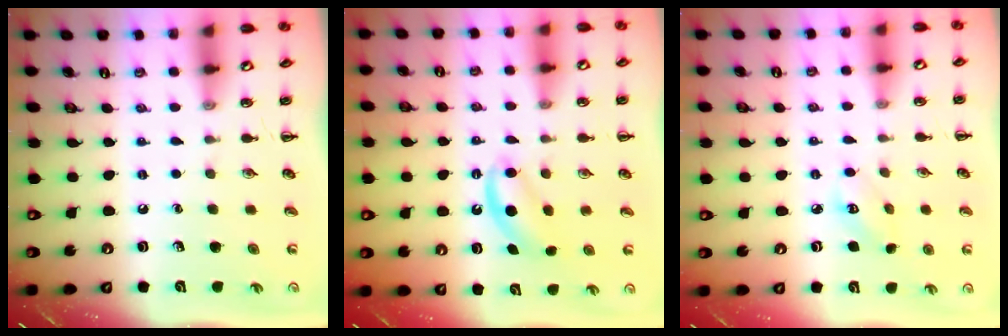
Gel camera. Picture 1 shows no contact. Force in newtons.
{"total": 5.3, "press": 5.0, "slide": 1.6}
{"total": 3.0, "press": 2.9, "slide": 0.7}